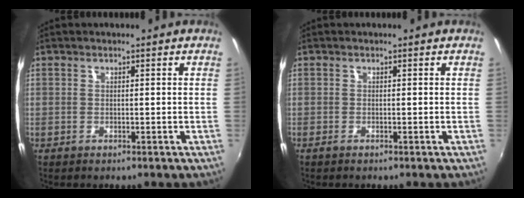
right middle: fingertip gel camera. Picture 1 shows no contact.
{"total": 0.6, "force": [-0.4, 0.1, 0.3], "torque": [-0.007, -0.003, -0.010]}